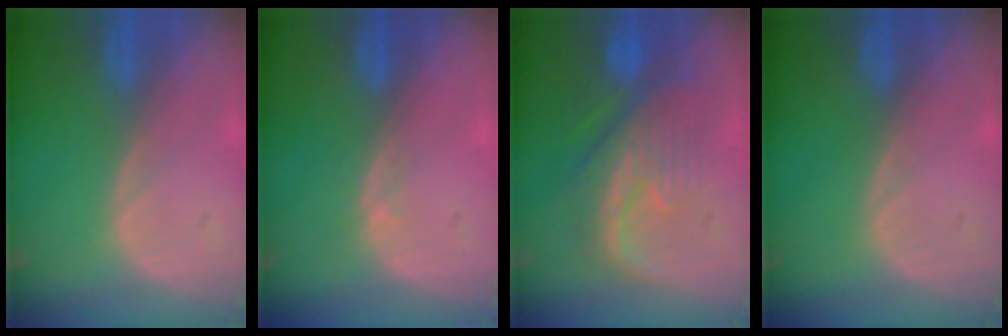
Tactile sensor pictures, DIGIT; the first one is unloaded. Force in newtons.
{"total": 0.8, "press": 0.6, "slide": 0.6}
{"total": 8.7, "press": 8.5, "slide": 1.8}
{"total": 0.0}